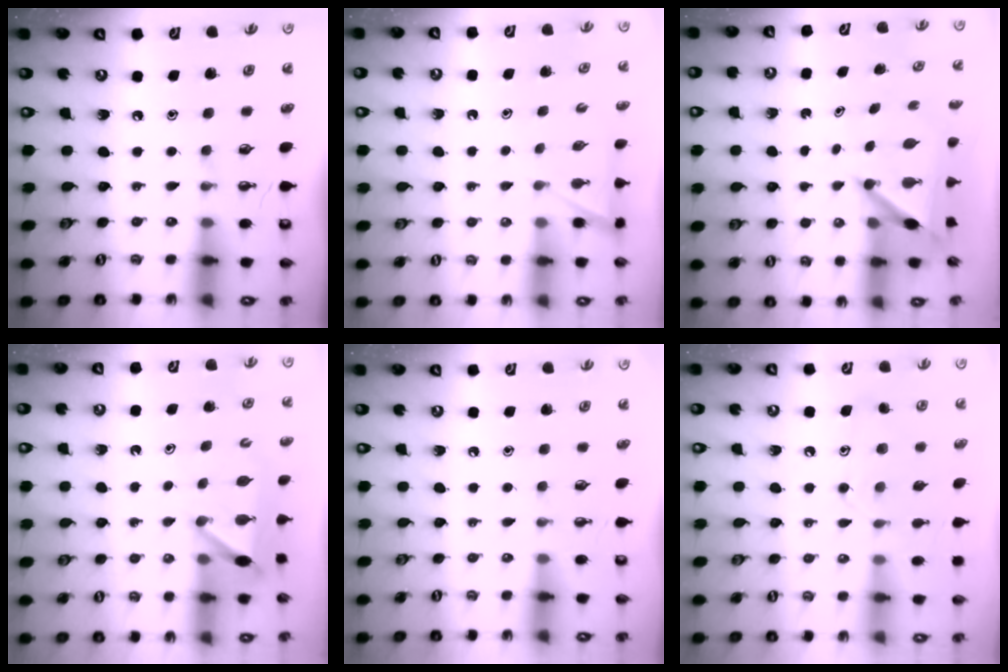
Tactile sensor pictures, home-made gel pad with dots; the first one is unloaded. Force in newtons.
{"total": 3.7, "press": 3.7, "slide": 0.4}
{"total": 5.1, "press": 5.1, "slide": 0.5}
{"total": 5.8, "press": 5.8, "slide": 0.5}
{"total": 0.0}
{"total": 11.7, "press": 11.7, "slide": 0.6}